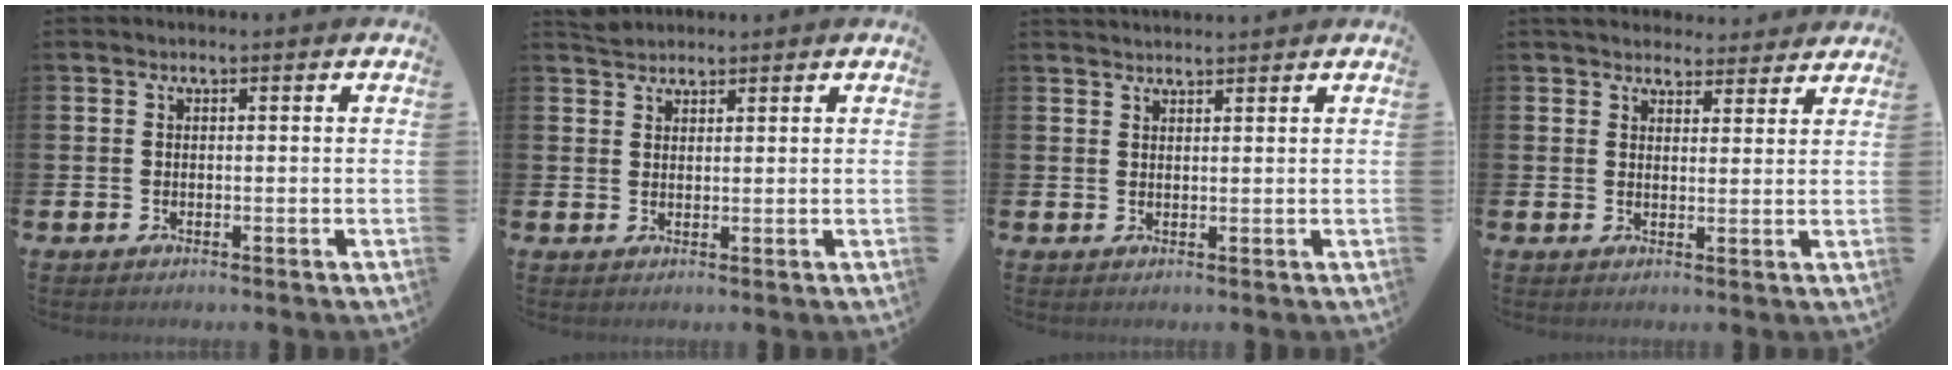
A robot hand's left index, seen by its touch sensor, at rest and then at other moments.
{"total": 2.2, "force": [2.1, 0.6, -0.1], "torque": [0.012, -0.005, 0.038]}
{"total": 1.8, "force": [1.8, 0.1, 0.0], "torque": [-0.001, -0.006, 0.031]}
{"total": 4.2, "force": [4.0, 1.2, 0.2], "torque": [-0.005, -0.020, 0.072]}